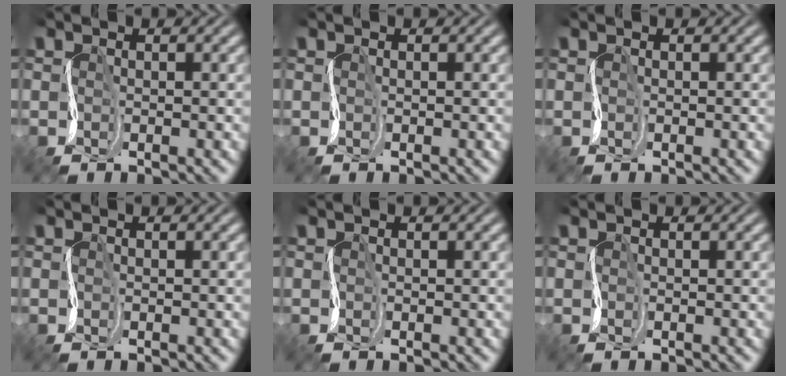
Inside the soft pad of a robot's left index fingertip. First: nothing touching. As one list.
[{"total": 0.0}, {"total": 0.0}, {"total": 0.0}, {"total": 0.0}, {"total": 0.0}]